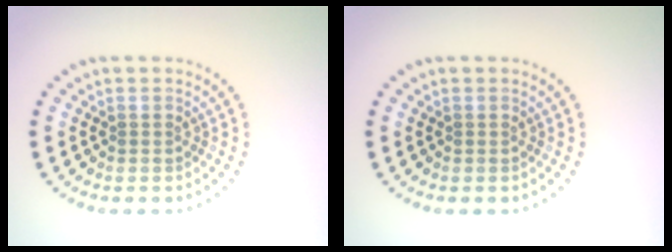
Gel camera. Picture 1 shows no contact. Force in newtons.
{"total": 0.0}